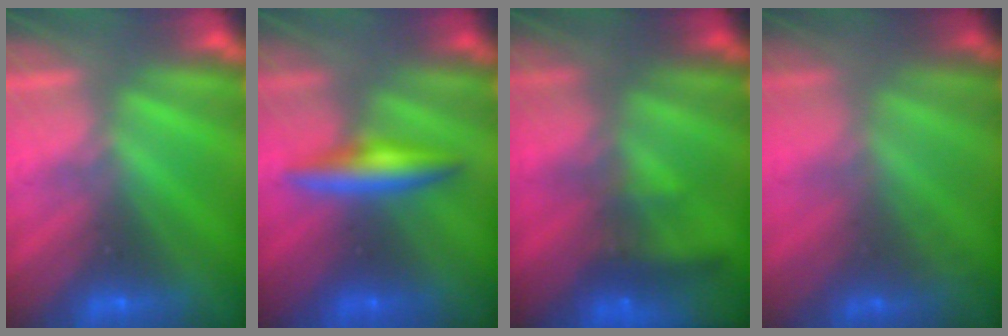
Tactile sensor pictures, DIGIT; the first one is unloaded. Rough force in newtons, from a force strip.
{"total": 2.7}
{"total": 8.1}
{"total": 1.6}